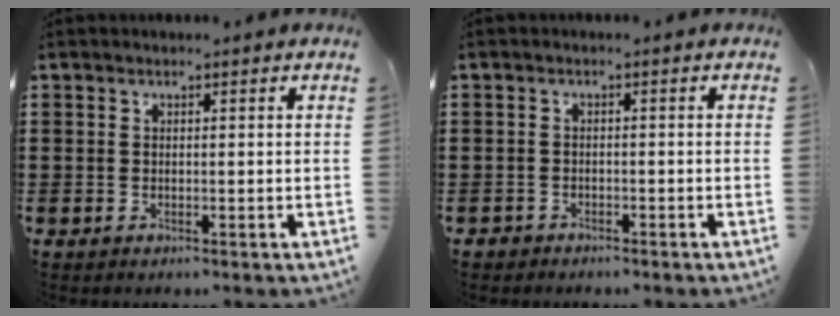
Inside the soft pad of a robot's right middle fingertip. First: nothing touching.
{"total": 1.6, "force": [-1.6, 0.5, -0.2], "torque": [-0.001, 0.004, -0.036]}